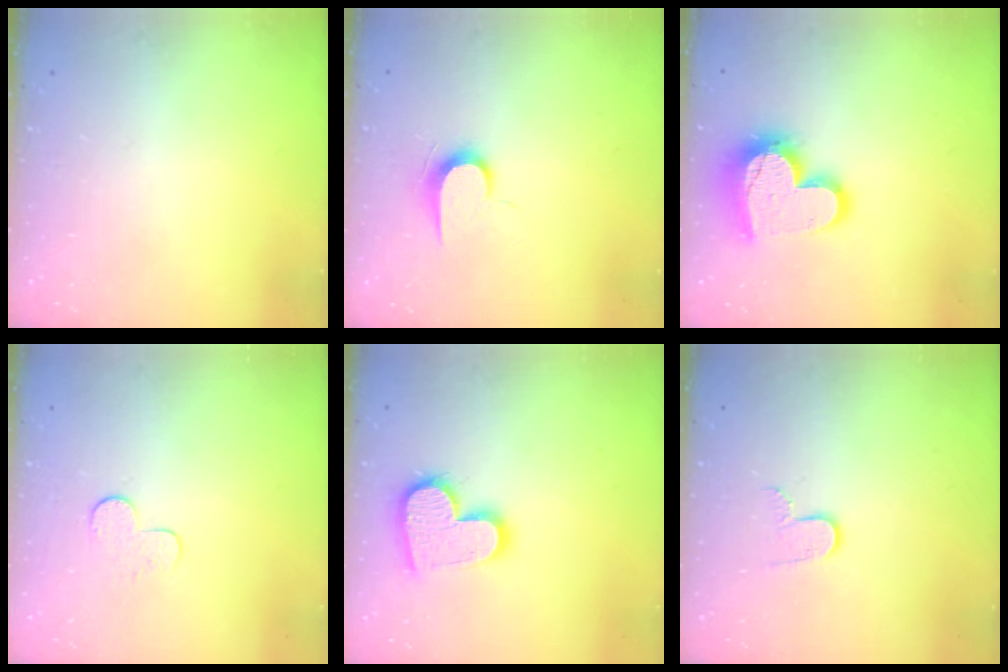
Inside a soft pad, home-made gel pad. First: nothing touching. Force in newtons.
{"total": 6.4, "press": 6.3, "slide": 0.7}
{"total": 17.9, "press": 17.9, "slide": 1.5}
{"total": 5.0, "press": 5.0, "slide": 0.5}
{"total": 14.9, "press": 14.8, "slide": 1.1}
{"total": 6.1, "press": 6.1, "slide": 0.6}